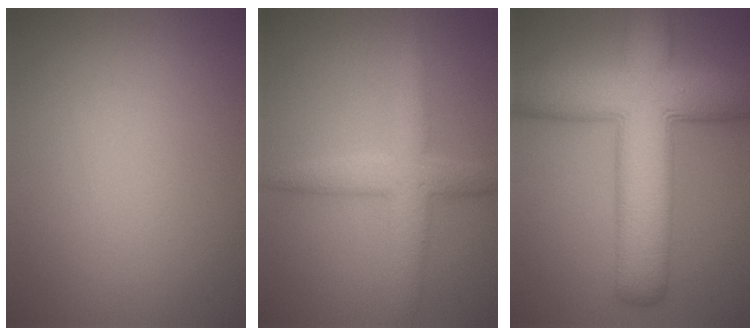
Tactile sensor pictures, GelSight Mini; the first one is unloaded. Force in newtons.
{"total": 4.1, "press": 4.1, "slide": 0.1}
{"total": 11.8, "press": 11.8, "slide": 0.4}